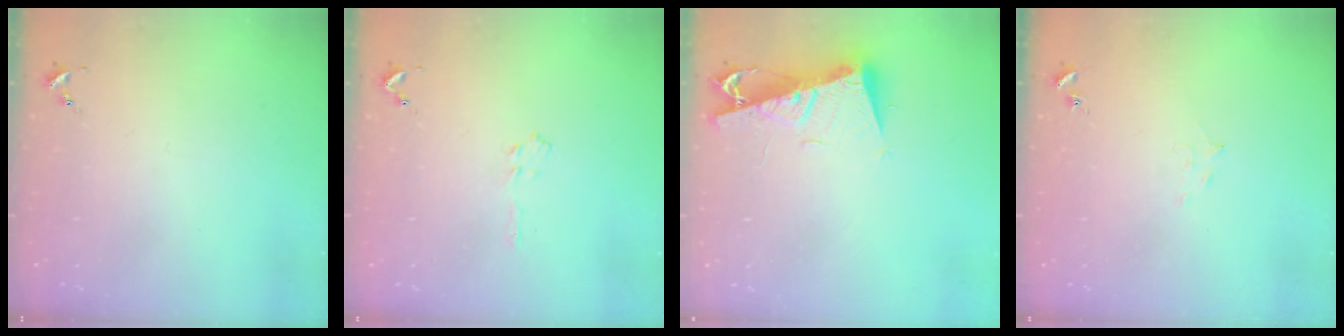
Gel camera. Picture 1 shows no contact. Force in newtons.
{"total": 3.5, "press": 3.5, "slide": 0.4}
{"total": 10.6, "press": 10.5, "slide": 1.3}
{"total": 5.3, "press": 5.1, "slide": 1.0}